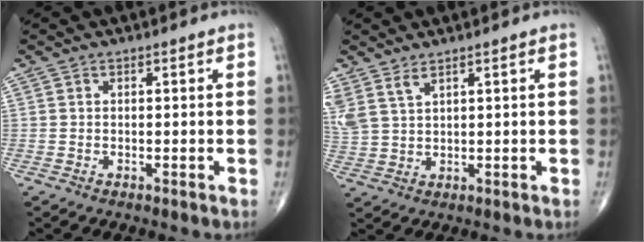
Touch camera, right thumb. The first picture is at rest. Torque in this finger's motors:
{"motor_torque": [0.01, 0.24, 0.58, 0.65, 0.06]}